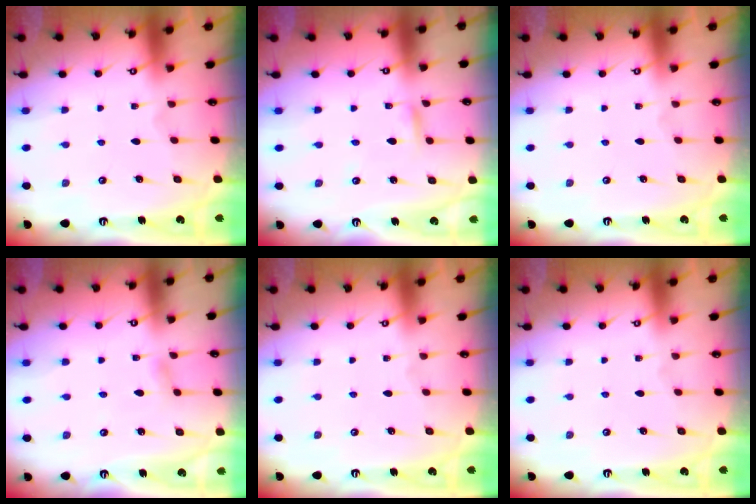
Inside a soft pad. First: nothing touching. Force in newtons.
{"total": 2.4, "press": 2.4, "slide": 0.0}
{"total": 0.0}
{"total": 4.4, "press": 4.3, "slide": 0.4}
{"total": 0.0}
{"total": 0.0}